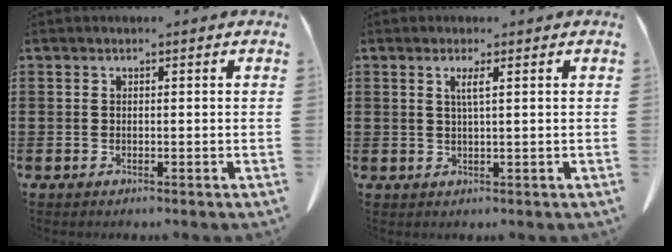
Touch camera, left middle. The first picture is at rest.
{"total": 2.0, "force": [0.7, -0.1, 1.9], "torque": [-0.039, -0.003, 0.013]}